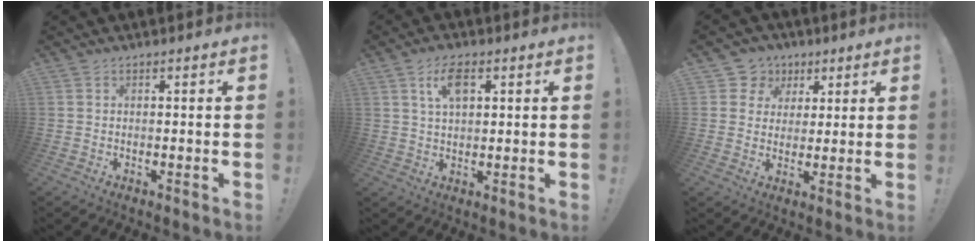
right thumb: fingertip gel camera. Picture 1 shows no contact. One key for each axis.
{"total": 6.7, "fx": 2.7, "fy": 3.4, "fz": 5.1, "tx": -0.090, "ty": 0.001, "tz": 0.046}
{"total": 7.3, "fx": 2.3, "fy": 6.8, "fz": 1.2, "tx": -0.019, "ty": -0.012, "tz": 0.049}